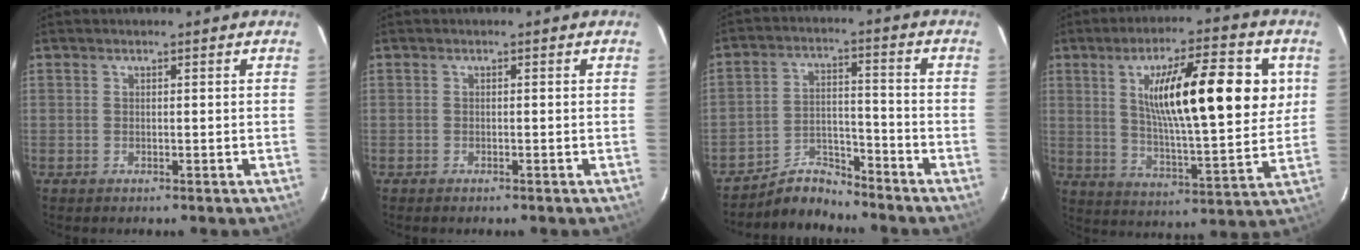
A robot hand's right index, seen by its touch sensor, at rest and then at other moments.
{"total": 1.1, "force": [-0.5, 0.5, 0.8], "torque": [-0.021, -0.001, -0.005]}
{"total": 6.7, "force": [-6.5, 1.7, 0.4], "torque": [-0.007, 0.019, -0.115]}
{"total": 20.1, "force": [5.1, 4.2, 19.0], "torque": [-0.302, 0.017, 0.081]}